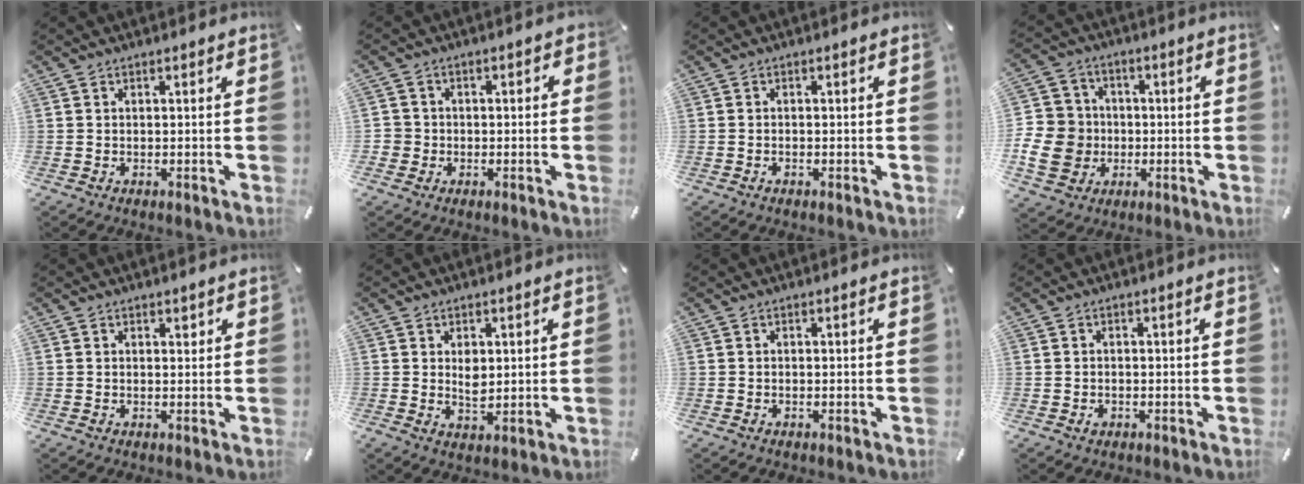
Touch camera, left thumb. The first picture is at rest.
{"total": 3.8, "force": [-1.2, 3.5, 0.5], "torque": [-0.012, 0.014, -0.023]}
{"total": 0.6, "force": [-0.5, 0.2, 0.4], "torque": [-0.009, -0.001, -0.008]}
{"total": 11.0, "force": [-1.5, 10.3, 3.4], "torque": [-0.092, 0.014, -0.024]}
{"total": 1.1, "force": [0.6, 0.8, 0.5], "torque": [-0.001, -0.002, 0.009]}
{"total": 3.9, "force": [1.0, 2.5, 2.8], "torque": [-0.042, -0.004, 0.015]}
{"total": 0.0}
{"total": 1.0, "force": [-0.4, 0.8, 0.4], "torque": [-0.007, 0.002, -0.008]}